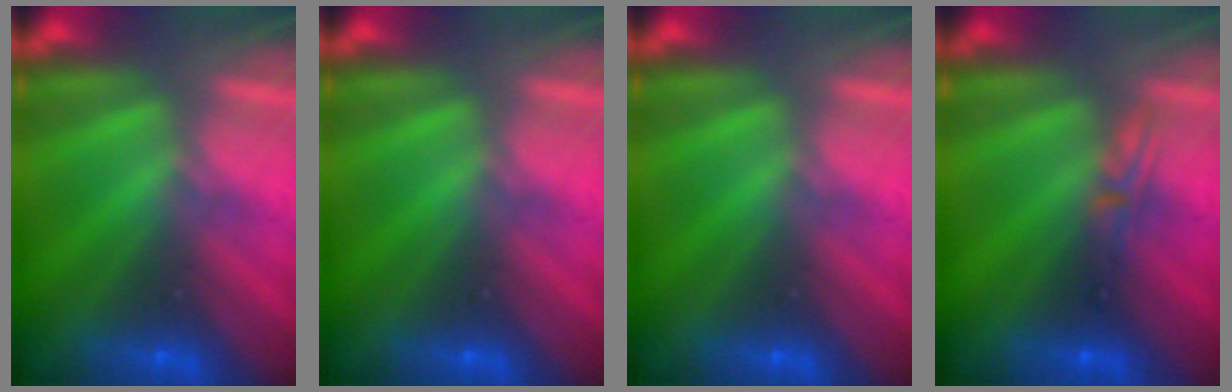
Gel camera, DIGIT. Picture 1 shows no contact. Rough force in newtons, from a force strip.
{"total": 0.0}
{"total": 0.0}
{"total": 2.3}